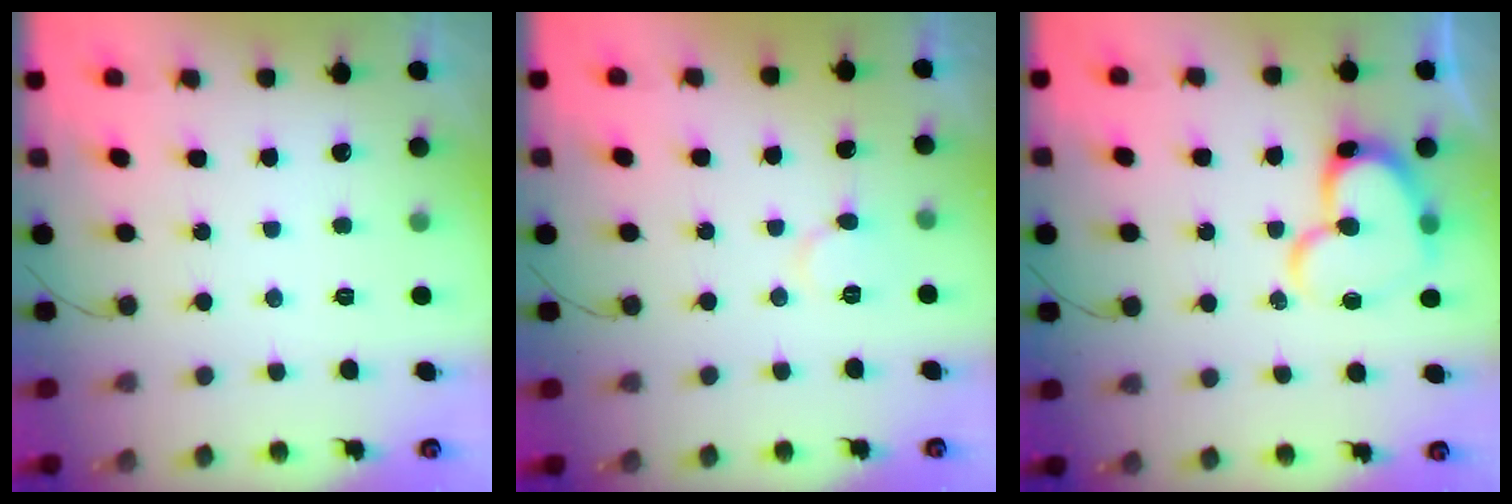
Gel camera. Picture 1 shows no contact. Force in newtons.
{"total": 5.4, "press": 5.4, "slide": 0.3}
{"total": 15.0, "press": 14.9, "slide": 1.6}